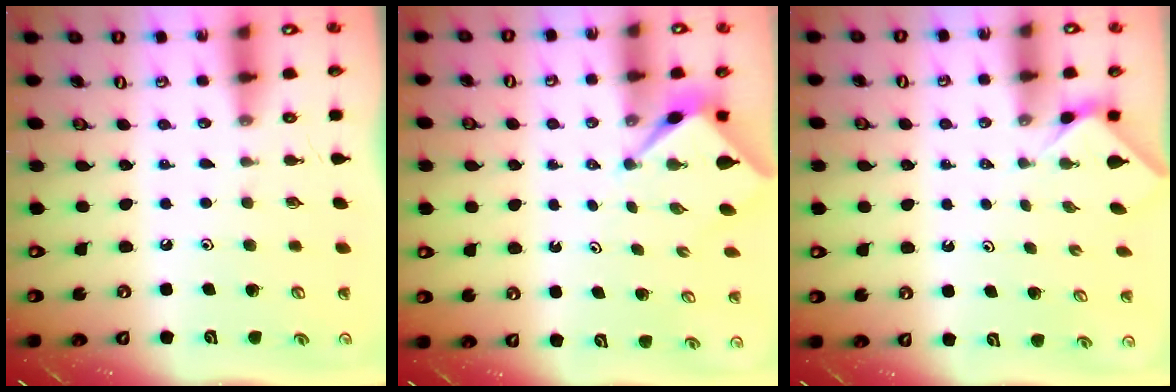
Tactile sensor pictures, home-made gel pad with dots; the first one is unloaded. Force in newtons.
{"total": 2.6, "press": 2.6, "slide": 0.3}
{"total": 1.3, "press": 1.3, "slide": 0.4}